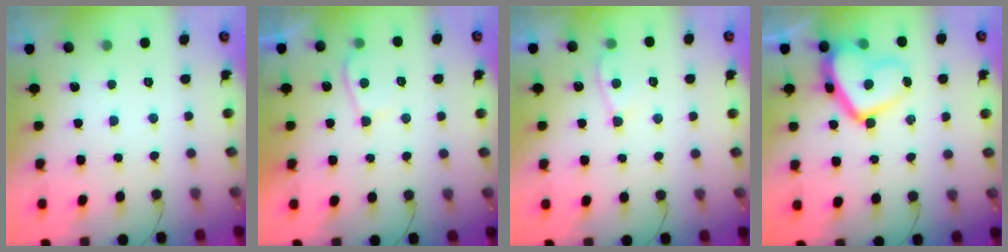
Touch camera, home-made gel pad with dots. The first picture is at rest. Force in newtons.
{"total": 3.4, "press": 3.3, "slide": 0.7}
{"total": 3.6, "press": 3.6, "slide": 0.4}
{"total": 14.4, "press": 14.3, "slide": 1.4}